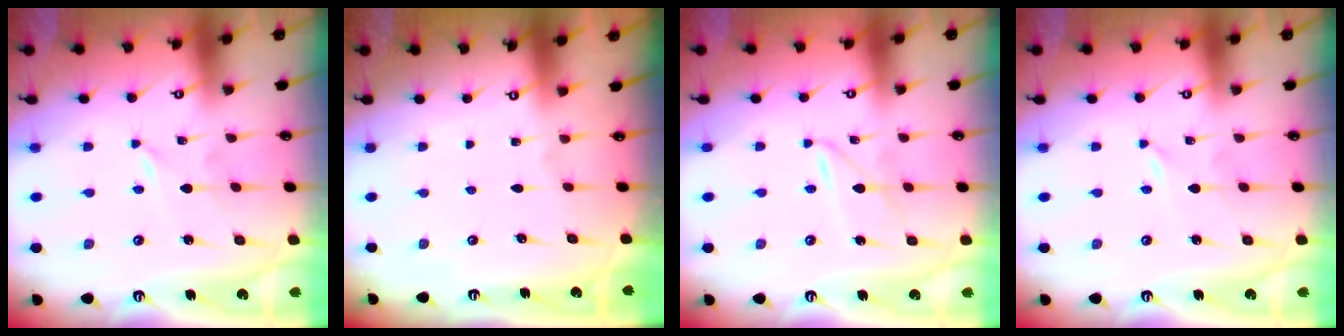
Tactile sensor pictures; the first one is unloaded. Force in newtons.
{"total": 0.0}
{"total": 2.9, "press": 2.9, "slide": 0.3}
{"total": 0.0}